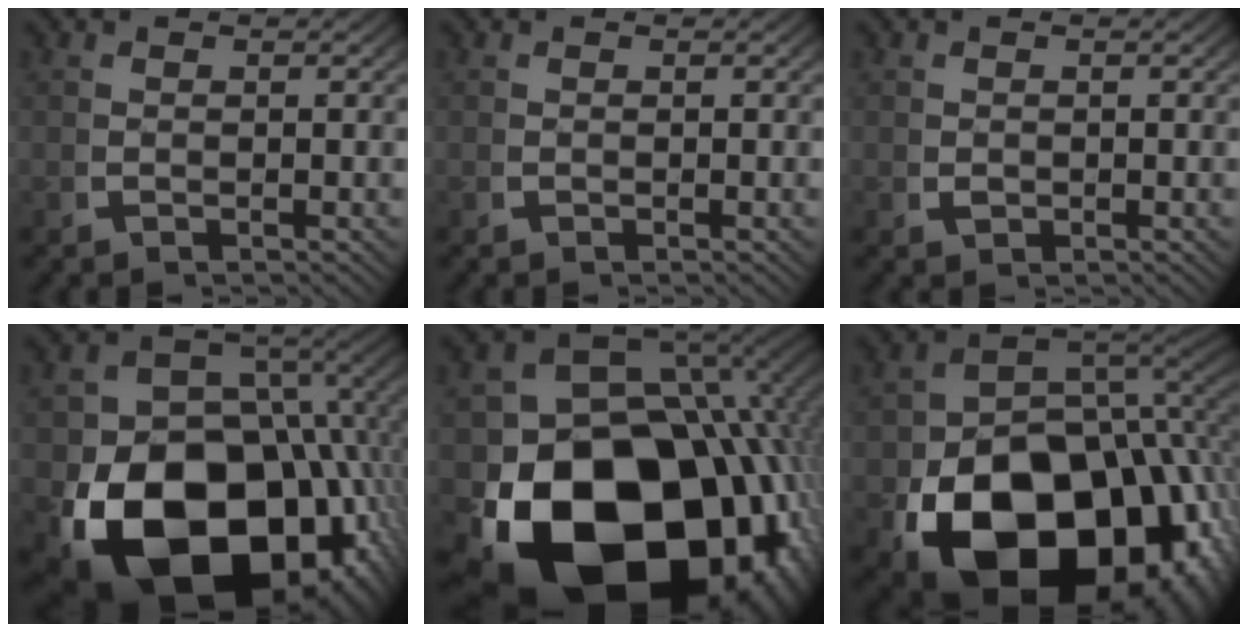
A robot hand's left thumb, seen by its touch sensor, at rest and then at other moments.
{"total": 1.4, "force": [0.1, -1.0, -0.9], "torque": [0.012, 0.010, -0.002]}
{"total": 0.5, "force": [0.4, 0.0, -0.3], "torque": [0.000, 0.005, 0.008]}
{"total": 23.7, "force": [-6.0, 14.8, 17.5], "torque": [-0.327, -0.076, -0.056]}
{"total": 29.2, "force": [-6.9, 17.7, 22.1], "torque": [-0.405, -0.085, -0.066]}
{"total": 26.0, "force": [-6.4, 16.1, 19.4], "torque": [-0.335, -0.060, -0.066]}